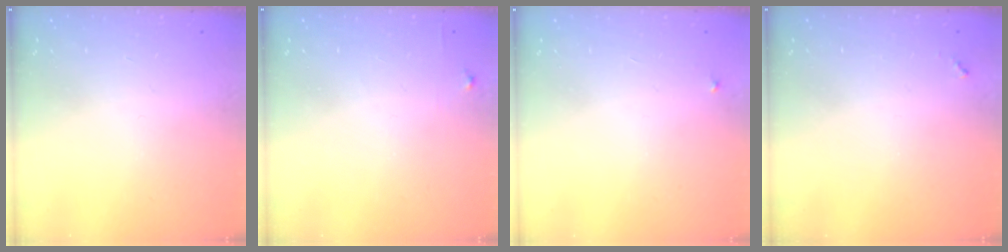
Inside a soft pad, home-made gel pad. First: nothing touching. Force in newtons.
{"total": 4.8, "press": 4.8, "slide": 0.7}
{"total": 2.1, "press": 2.1, "slide": 0.1}
{"total": 3.5, "press": 3.5, "slide": 0.3}